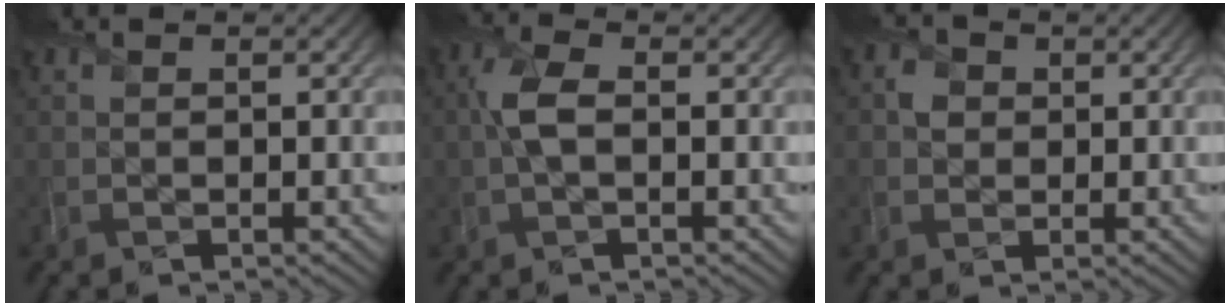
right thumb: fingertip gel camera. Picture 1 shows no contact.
{"total": 3.8, "force": [0.0, 1.8, 3.4], "torque": [-0.081, 0.008, -0.006]}
{"total": 2.3, "force": [0.2, 2.2, 0.7], "torque": [-0.013, -0.002, -0.001]}